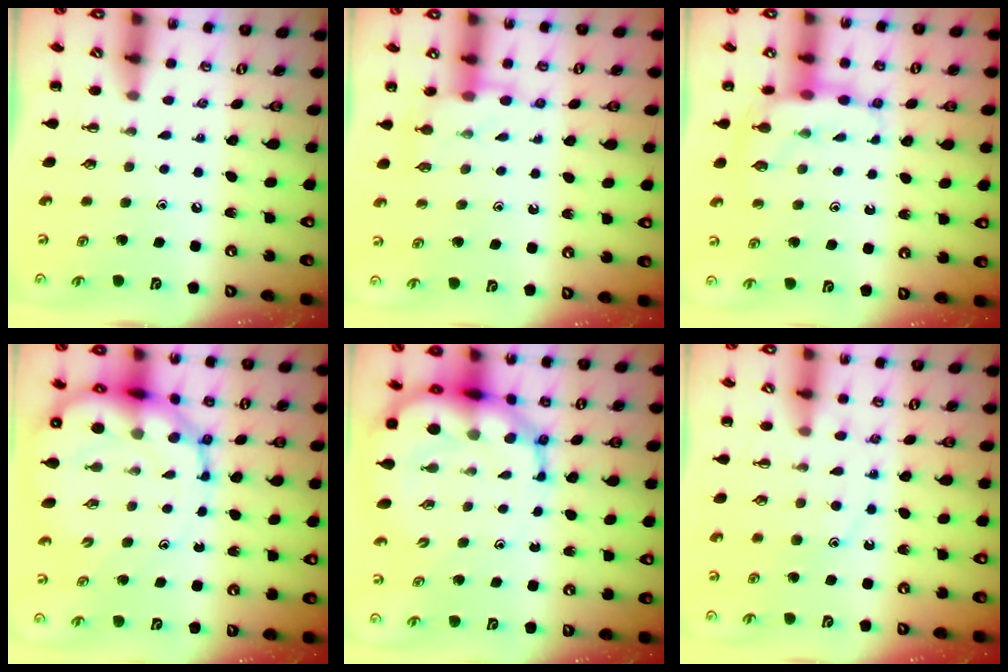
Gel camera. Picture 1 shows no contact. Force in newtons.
{"total": 7.9, "press": 7.8, "slide": 0.7}
{"total": 9.0, "press": 8.9, "slide": 1.3}
{"total": 16.9, "press": 16.3, "slide": 4.3}
{"total": 14.3, "press": 13.8, "slide": 3.9}
{"total": 10.8, "press": 10.8, "slide": 0.7}